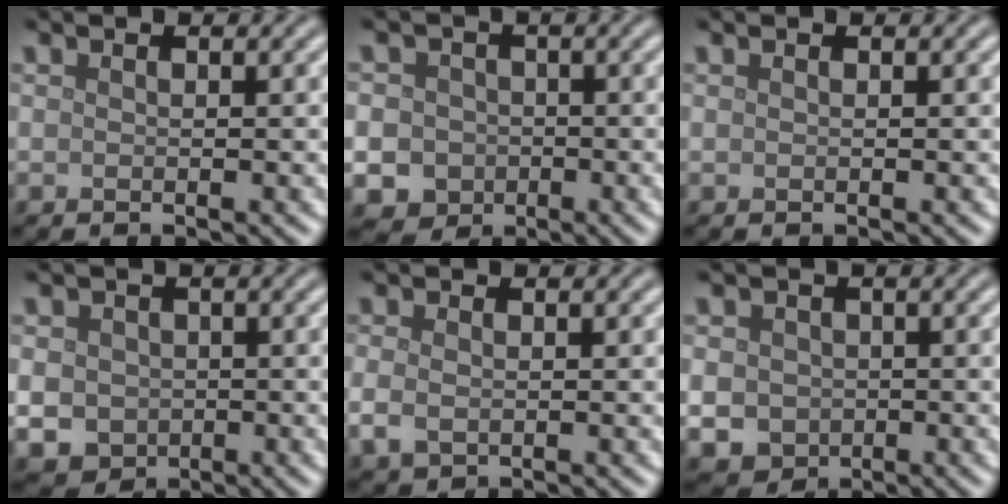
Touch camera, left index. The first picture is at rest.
{"total": 9.8, "force": [-2.3, 9.2, 2.4], "torque": [-0.055, -0.011, -0.071]}
{"total": 0.0}
{"total": 4.2, "force": [-0.3, 3.9, 1.6], "torque": [-0.030, -0.006, -0.012]}
{"total": 2.1, "force": [-0.5, 1.5, 1.4], "torque": [-0.033, -0.006, -0.009]}
{"total": 4.2, "force": [-0.4, 3.9, 1.5], "torque": [-0.030, -0.007, -0.013]}